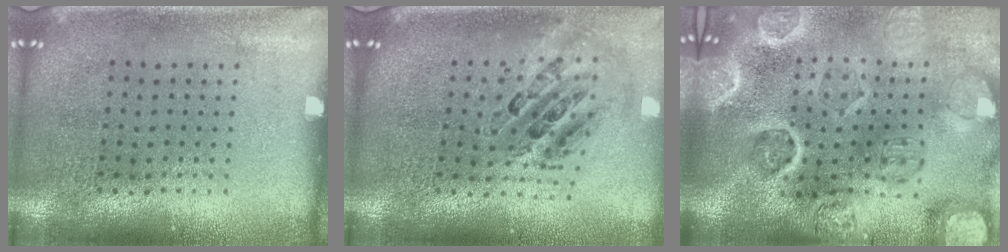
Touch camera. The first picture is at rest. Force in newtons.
{"total": 1.1, "press": 1.0, "slide": 0.4}
{"total": 4.9, "press": 4.2, "slide": 2.4}